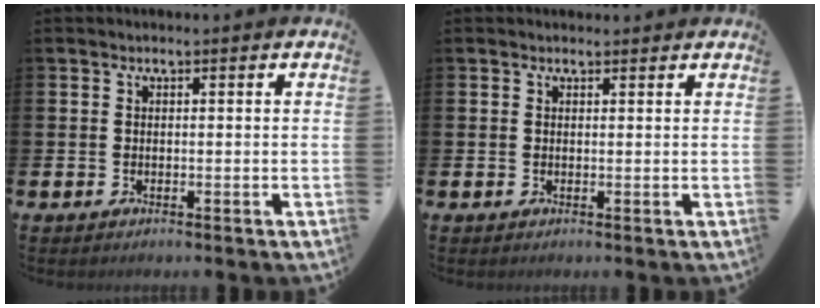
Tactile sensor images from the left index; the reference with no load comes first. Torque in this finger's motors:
{"motor_torque": [0.95, -1.19, 0.04, -0.01]}